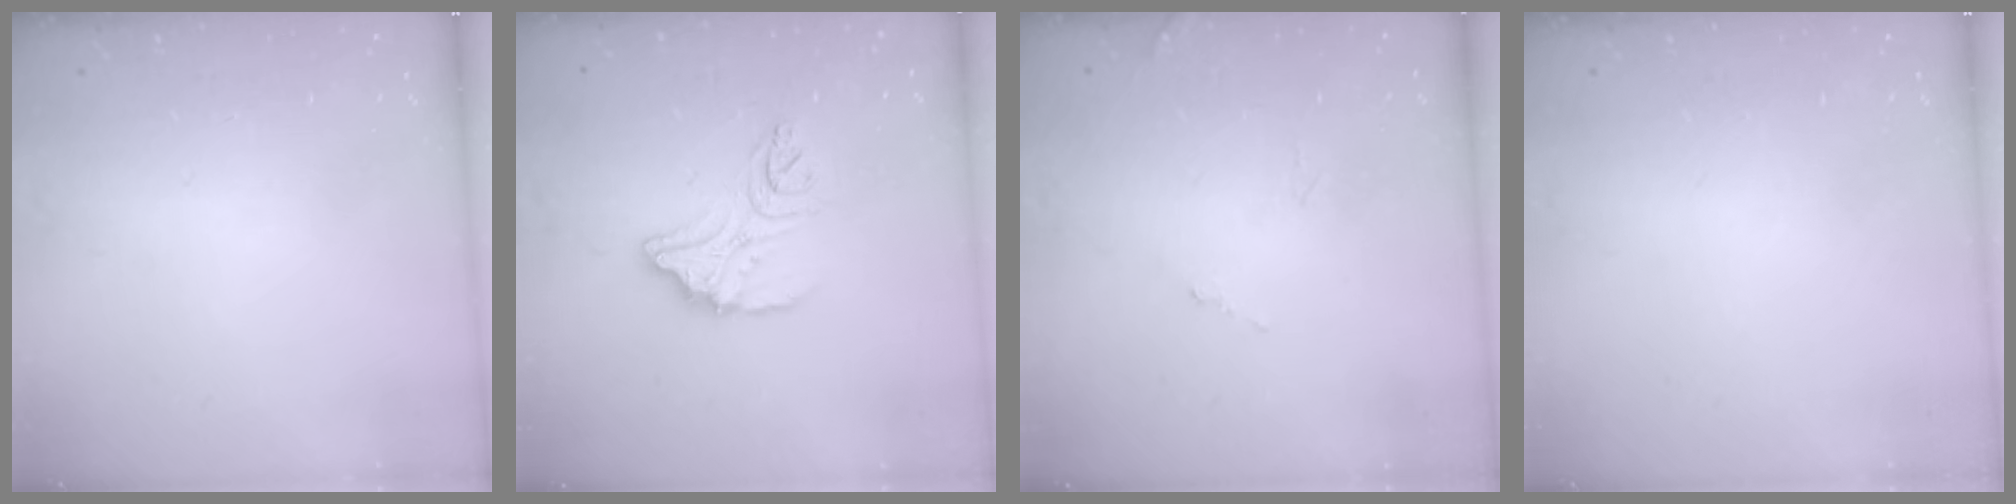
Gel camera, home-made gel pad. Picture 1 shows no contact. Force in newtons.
{"total": 12.9, "press": 12.9, "slide": 1.0}
{"total": 7.9, "press": 7.9, "slide": 0.4}
{"total": 0.0}